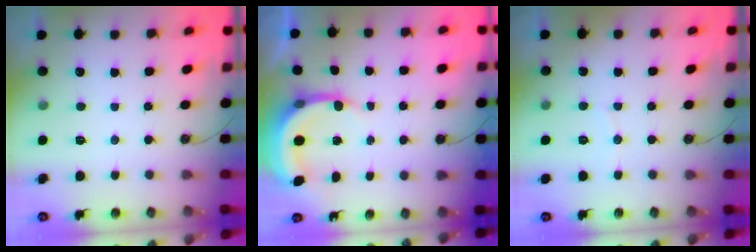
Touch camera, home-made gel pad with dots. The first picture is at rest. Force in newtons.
{"total": 5.9, "press": 5.9, "slide": 0.8}
{"total": 2.5, "press": 2.5, "slide": 0.4}